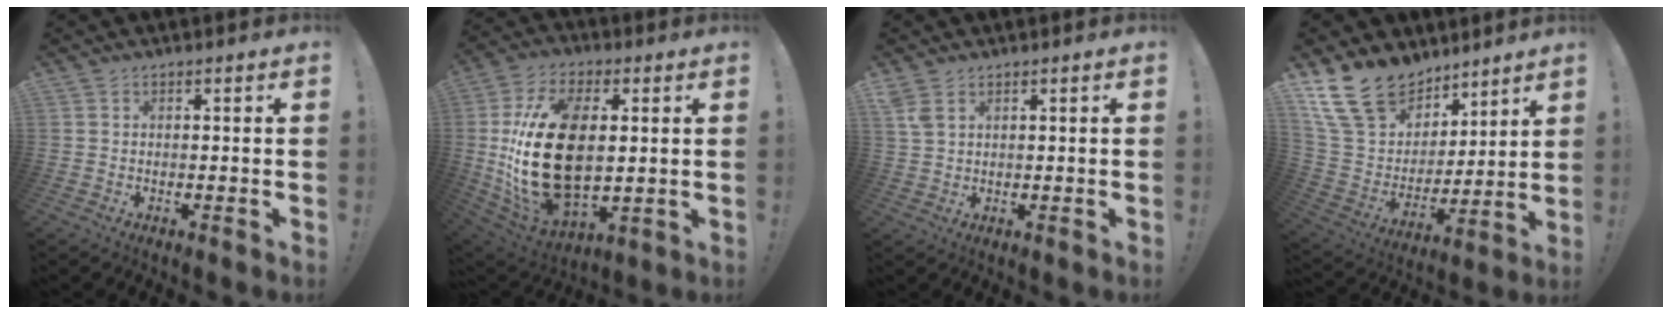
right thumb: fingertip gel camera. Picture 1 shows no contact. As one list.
[{"total": 26.4, "force": [1.9, 15.4, 21.3], "torque": [-0.424, -0.007, 0.042]}, {"total": 3.6, "force": [2.1, 1.8, 2.3], "torque": [-0.043, -0.006, 0.041]}, {"total": 18.5, "force": [12.5, 11.8, 6.9], "torque": [-0.137, -0.069, 0.252]}]